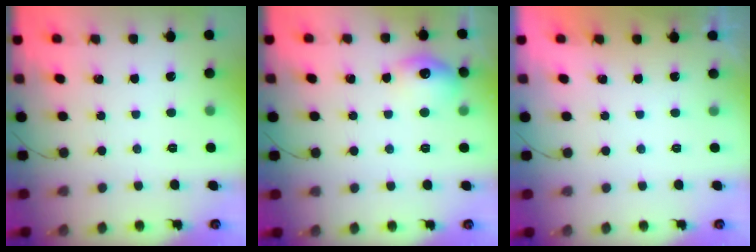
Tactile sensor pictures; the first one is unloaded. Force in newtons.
{"total": 10.9, "press": 10.8, "slide": 0.5}
{"total": 0.6, "press": 0.2, "slide": 0.5}